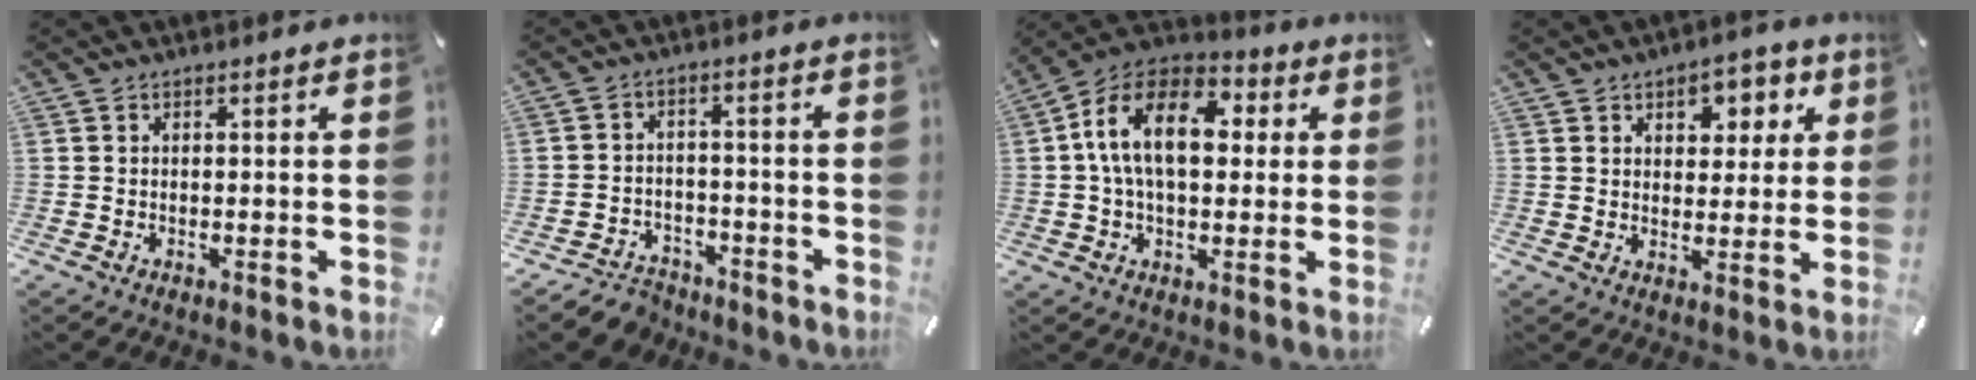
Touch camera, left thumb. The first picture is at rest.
{"total": 5.2, "force": [-4.1, 3.0, 1.2], "torque": [-0.027, 0.019, -0.081]}
{"total": 15.4, "force": [2.4, 9.6, 11.8], "torque": [-0.239, 0.006, 0.038]}
{"total": 6.3, "force": [2.8, 4.9, 2.6], "torque": [-0.012, -0.013, 0.039]}